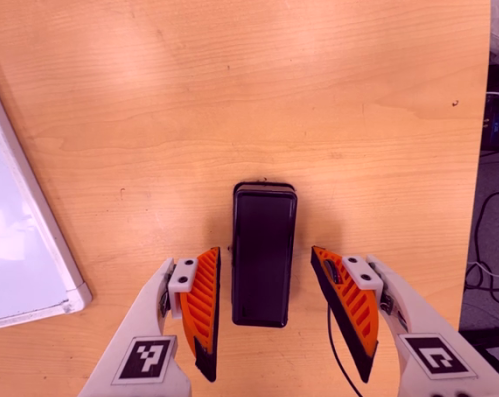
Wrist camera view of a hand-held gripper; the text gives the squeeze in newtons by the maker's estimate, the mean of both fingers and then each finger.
{"total": 0.0}